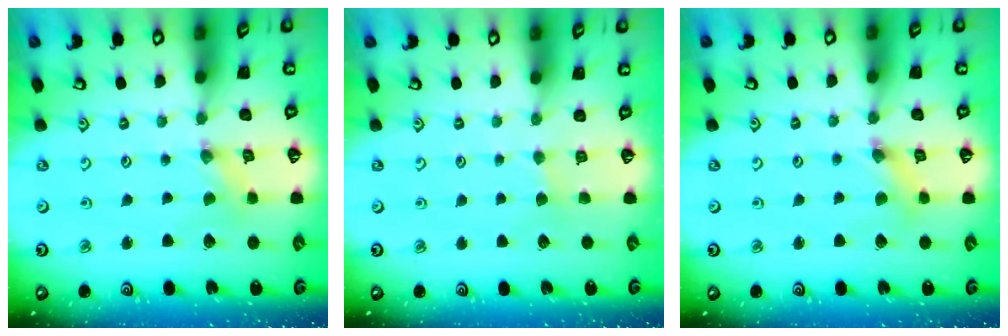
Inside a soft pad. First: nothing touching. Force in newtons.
{"total": 1.9, "press": 1.9, "slide": 0.3}
{"total": 3.1, "press": 3.0, "slide": 0.4}